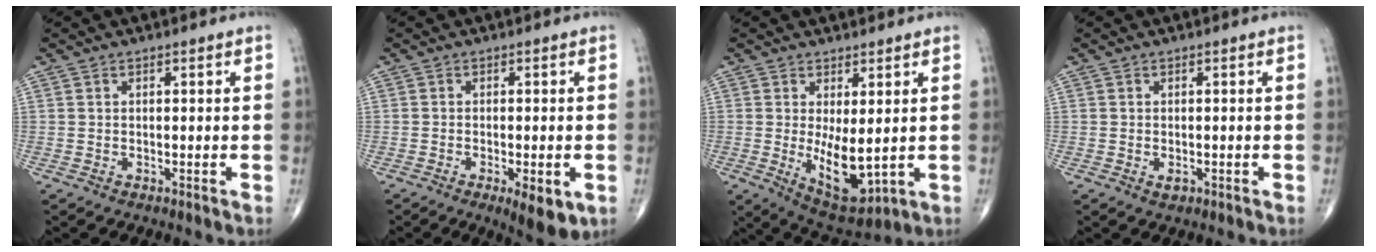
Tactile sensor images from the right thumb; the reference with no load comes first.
{"total": 6.7, "force": [-2.4, 2.3, 5.9], "torque": [-0.081, -0.010, -0.030]}
{"total": 9.3, "force": [-0.2, 3.9, 8.4], "torque": [-0.124, -0.026, 0.017]}
{"total": 1.2, "force": [-0.4, 0.7, 0.8], "torque": [-0.012, -0.001, -0.005]}